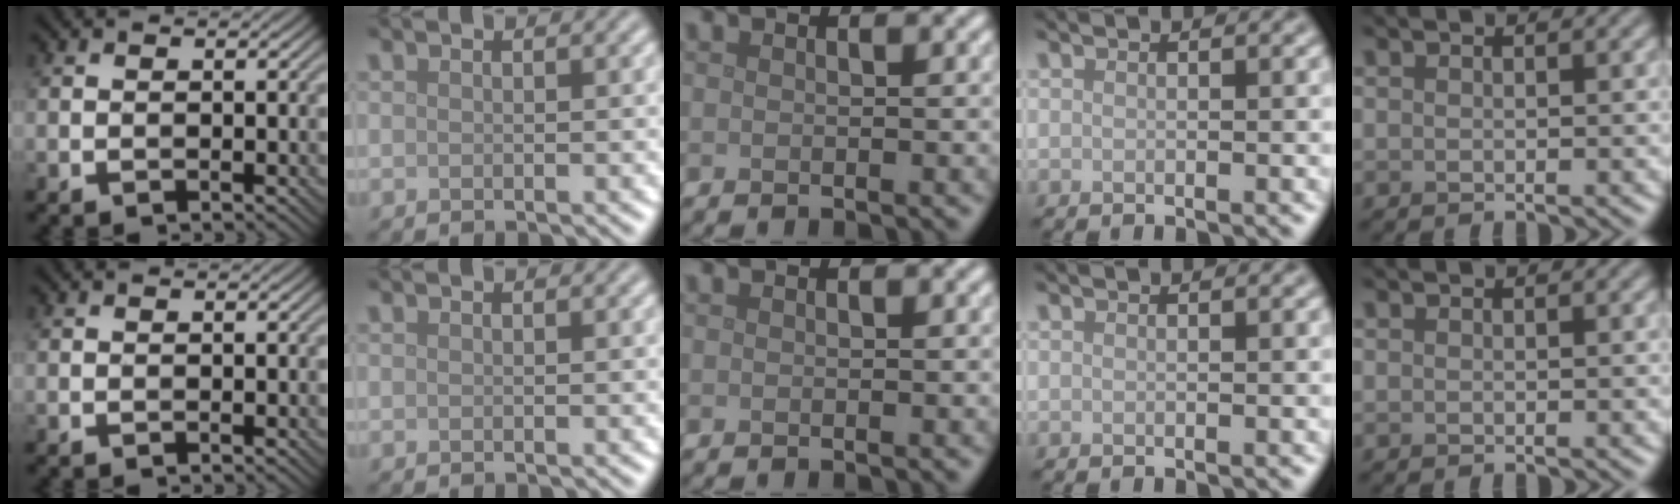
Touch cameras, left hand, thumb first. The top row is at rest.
{}